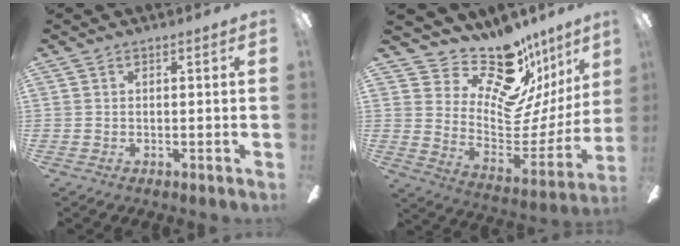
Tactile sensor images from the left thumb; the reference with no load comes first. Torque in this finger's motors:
{"motor_torque": [1.01, 0.14, 0.00, -0.45, 0.03]}